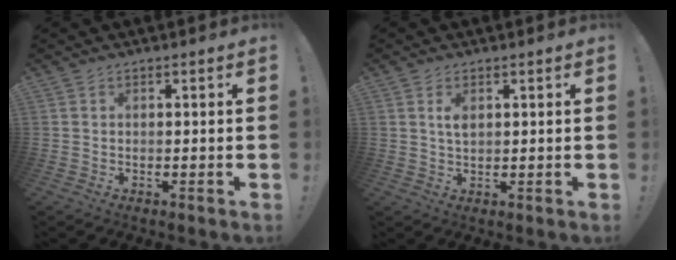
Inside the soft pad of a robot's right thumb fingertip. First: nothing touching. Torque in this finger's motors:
{"motor_torque": [0.03, 0.06, 0.58, -0.46, -0.01]}